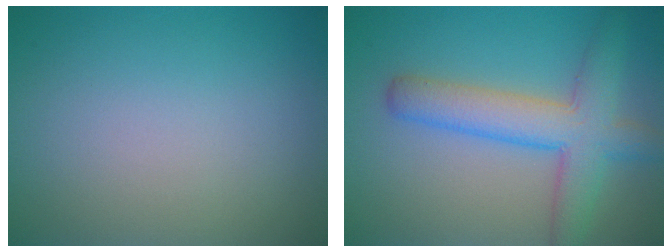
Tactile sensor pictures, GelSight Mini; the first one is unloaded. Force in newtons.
{"total": 6.1, "press": 6.1, "slide": 0.2}